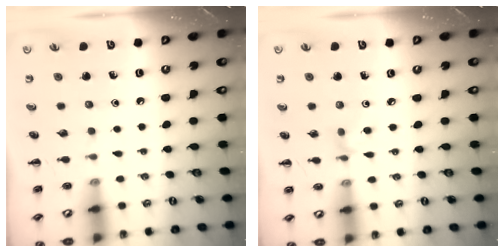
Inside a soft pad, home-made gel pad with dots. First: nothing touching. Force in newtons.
{"total": 3.0, "press": 2.8, "slide": 0.9}